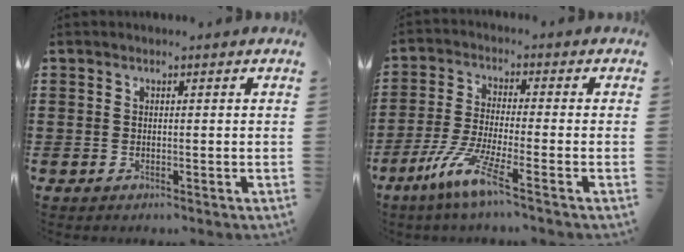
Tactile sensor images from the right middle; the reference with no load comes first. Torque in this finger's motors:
{"motor_torque": [1.57, -0.57, 0.22, 0.11]}